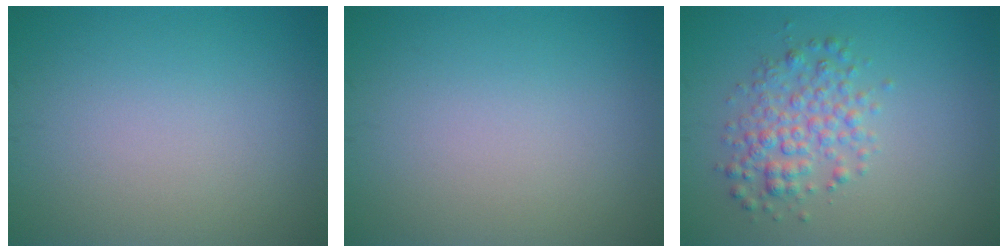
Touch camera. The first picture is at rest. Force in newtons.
{"total": 0.0}
{"total": 3.4, "press": 3.4, "slide": 0.1}